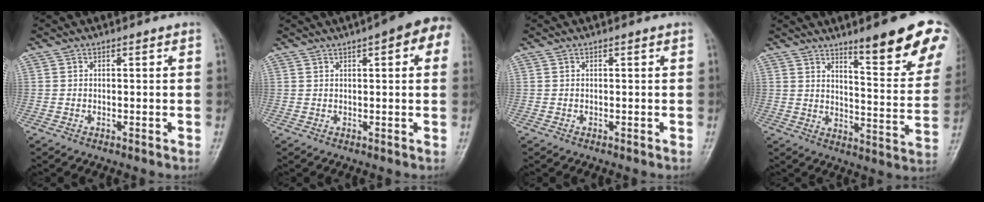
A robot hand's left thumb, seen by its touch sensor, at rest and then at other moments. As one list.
[{"total": 10.0, "force": [4.6, 3.1, 8.4], "torque": [-0.085, 0.015, 0.048]}, {"total": 0.0}, {"total": 17.1, "force": [10.8, 3.1, 12.9], "torque": [-0.127, -0.070, 0.151]}]